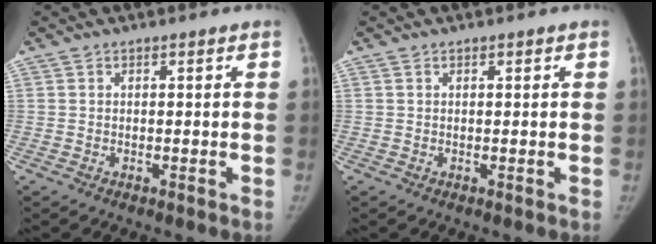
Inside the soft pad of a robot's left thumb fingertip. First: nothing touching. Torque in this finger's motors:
{"motor_torque": [0.30, 0.11, -0.18, 0.05, 0.03]}